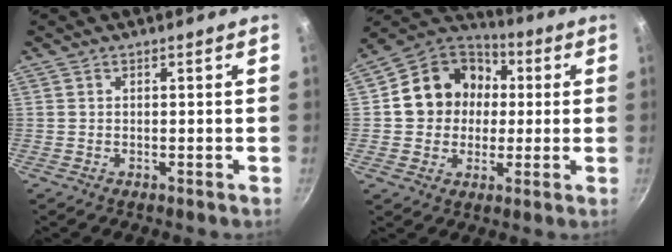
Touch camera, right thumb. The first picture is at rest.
{"total": 15.5, "force": [1.7, 13.5, 7.3], "torque": [-0.085, 0.030, 0.016]}